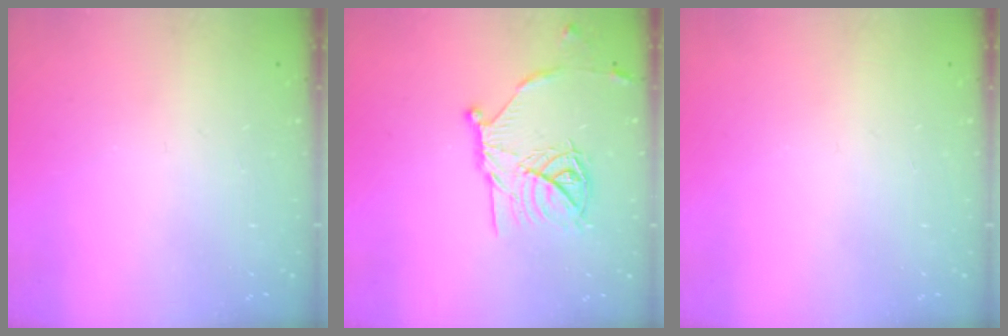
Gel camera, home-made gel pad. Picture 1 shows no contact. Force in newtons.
{"total": 17.0, "press": 17.0, "slide": 1.0}
{"total": 0.0}